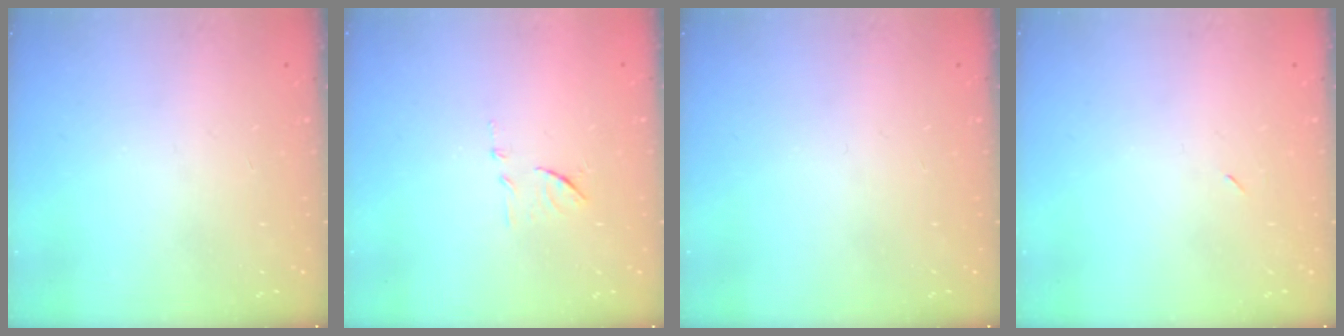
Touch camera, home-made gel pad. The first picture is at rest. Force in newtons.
{"total": 8.2, "press": 8.2, "slide": 0.2}
{"total": 0.0}
{"total": 2.3, "press": 2.0, "slide": 1.2}